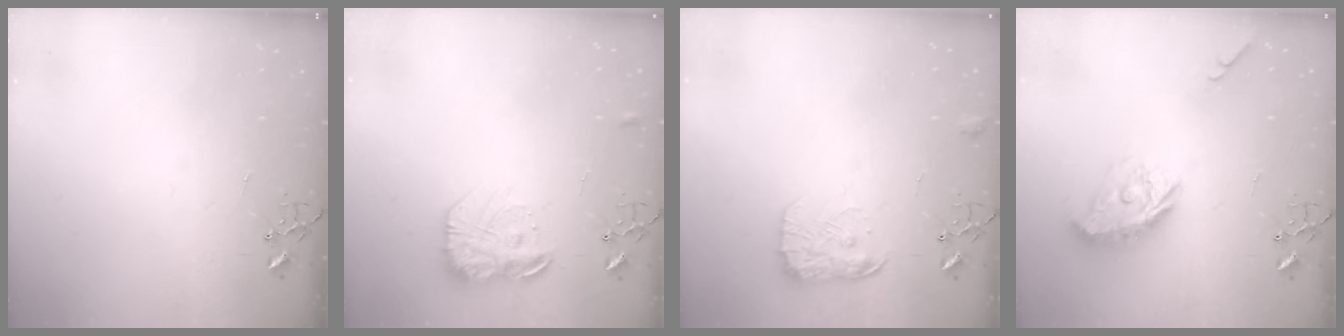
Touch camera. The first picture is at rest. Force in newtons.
{"total": 17.0, "press": 16.9, "slide": 1.4}
{"total": 13.2, "press": 13.2, "slide": 0.8}
{"total": 15.1, "press": 15.1, "slide": 0.6}